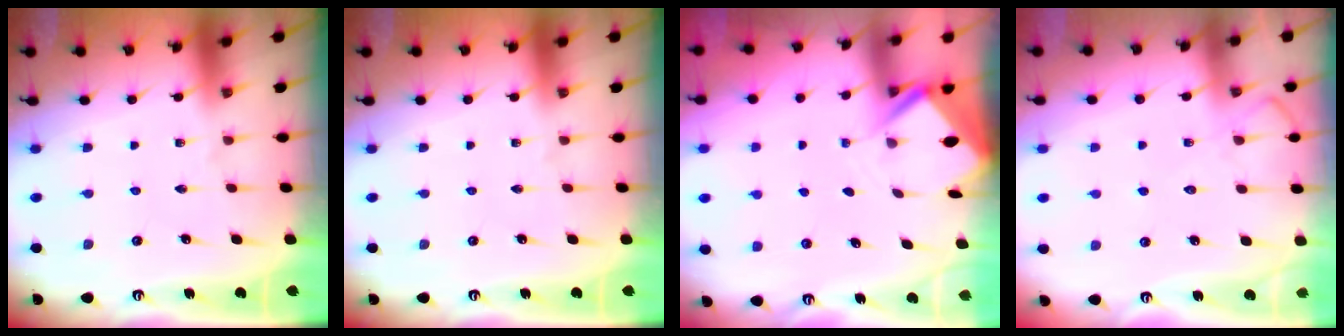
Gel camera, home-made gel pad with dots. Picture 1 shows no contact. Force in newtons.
{"total": 0.0}
{"total": 2.9, "press": 2.9, "slide": 0.3}
{"total": 8.6, "press": 8.5, "slide": 1.0}